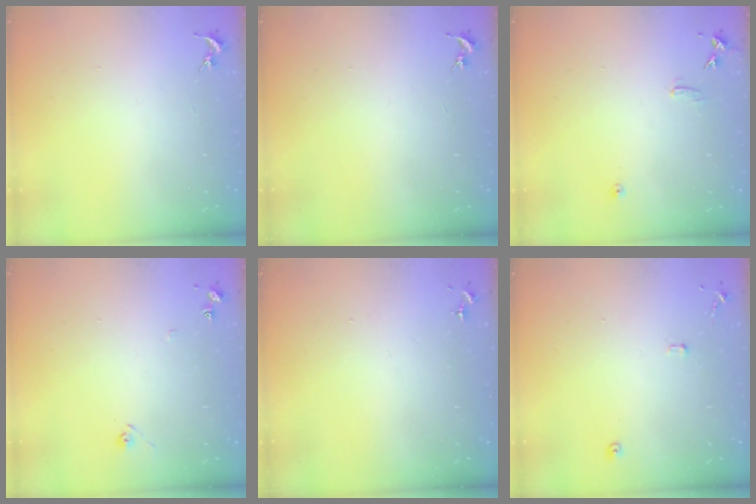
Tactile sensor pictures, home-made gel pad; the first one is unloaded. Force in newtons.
{"total": 0.0}
{"total": 7.5, "press": 7.5, "slide": 0.6}
{"total": 6.2, "press": 6.2, "slide": 0.6}
{"total": 0.0}
{"total": 7.4, "press": 7.4, "slide": 0.8}